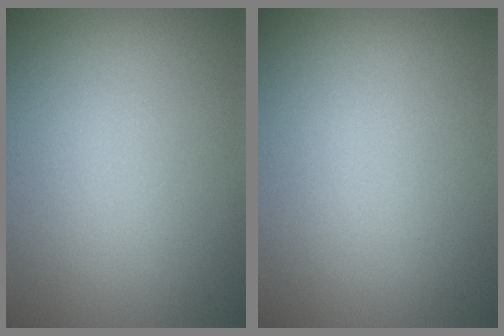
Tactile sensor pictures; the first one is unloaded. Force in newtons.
{"total": 0.0}